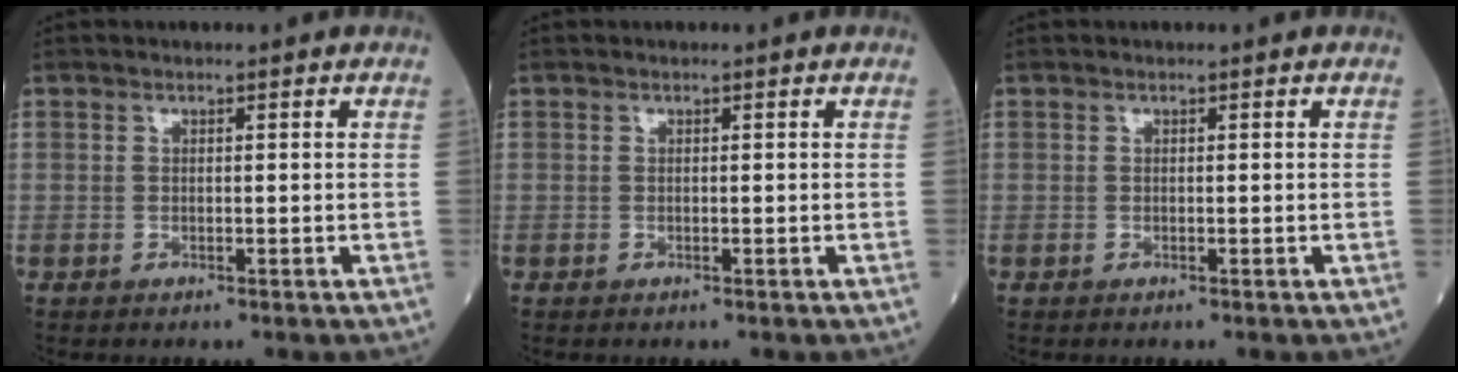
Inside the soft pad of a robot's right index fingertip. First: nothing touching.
{"total": 0.0}
{"total": 0.0}